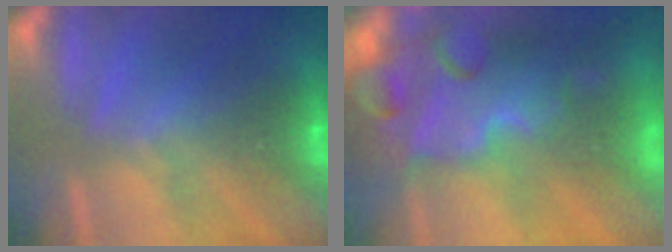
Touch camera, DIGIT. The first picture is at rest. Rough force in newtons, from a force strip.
{"total": 5.6}